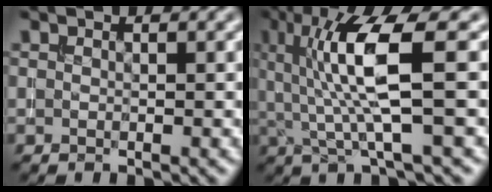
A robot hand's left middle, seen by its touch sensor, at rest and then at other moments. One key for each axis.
{"total": 7.5, "fx": 1.2, "fy": 1.3, "fz": 7.3, "tx": -0.140, "ty": -0.004, "tz": 0.027}